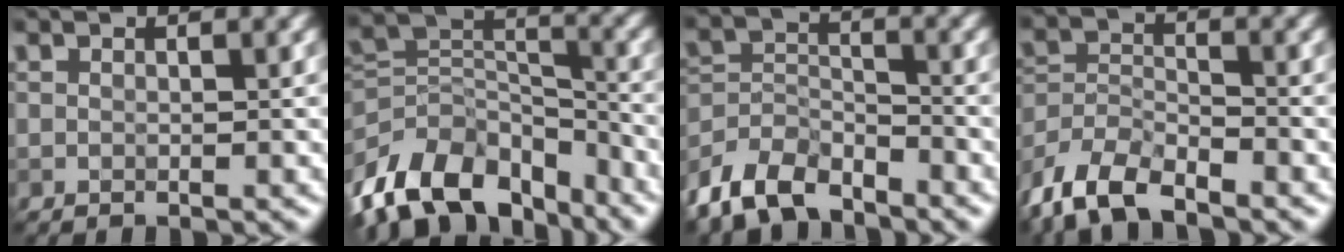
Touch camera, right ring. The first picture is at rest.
{"total": 12.7, "force": [-8.1, 7.4, 6.4], "torque": [-0.133, 0.007, -0.149]}
{"total": 7.0, "force": [-5.6, 3.1, 2.7], "torque": [-0.055, -0.008, -0.120]}
{"total": 6.6, "force": [-5.2, 2.5, 3.2], "torque": [-0.062, -0.008, -0.111]}